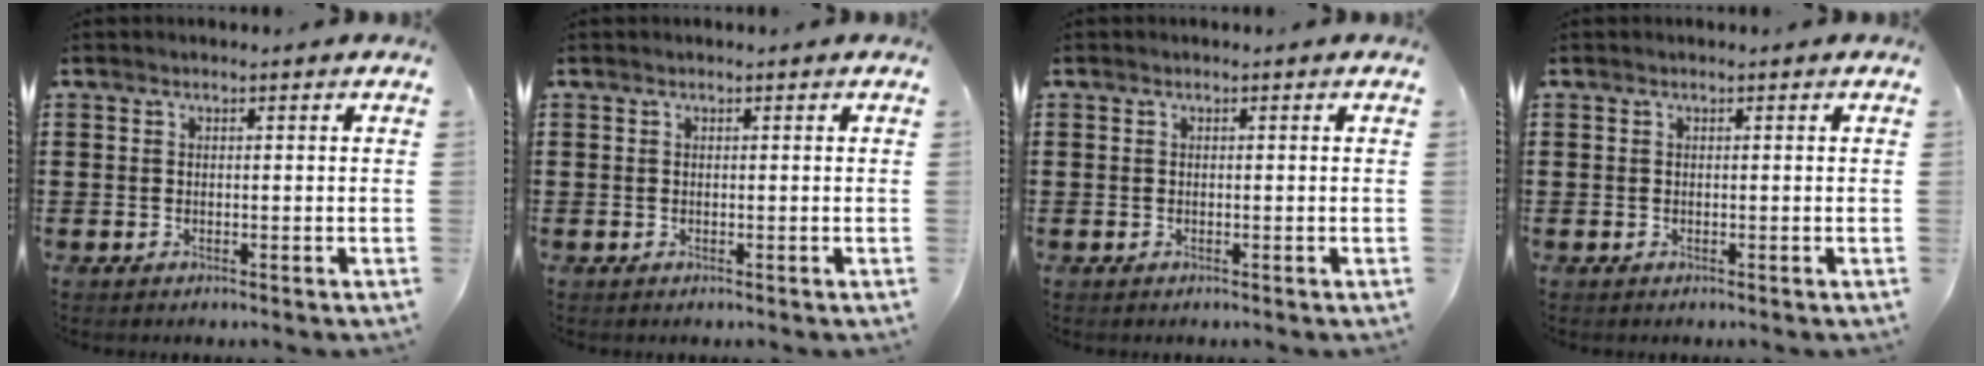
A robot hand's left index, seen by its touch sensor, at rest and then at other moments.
{"total": 0.0}
{"total": 0.0}
{"total": 0.0}